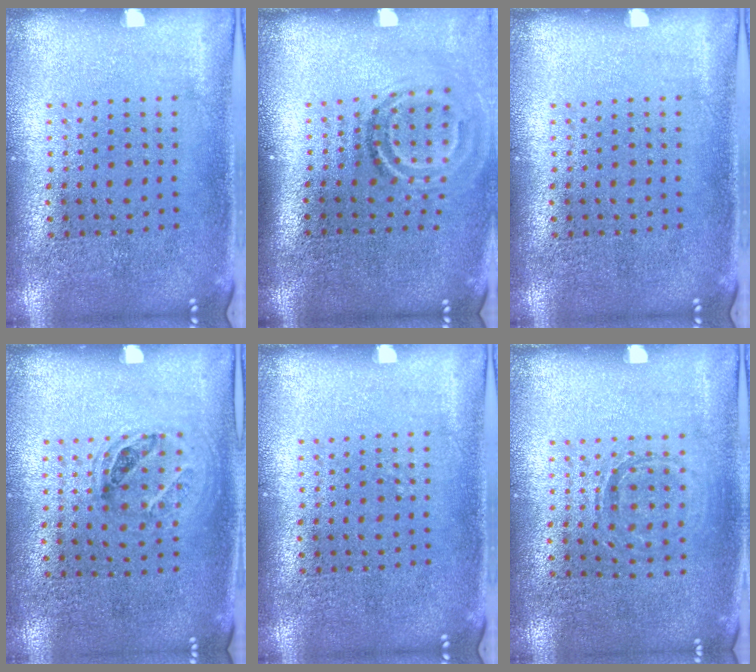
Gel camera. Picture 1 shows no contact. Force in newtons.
{"total": 1.9, "press": 1.1, "slide": 1.5}
{"total": 0.0}
{"total": 1.0, "press": 0.7, "slide": 0.6}
{"total": 0.0}
{"total": 0.8, "press": 0.8, "slide": 0.2}